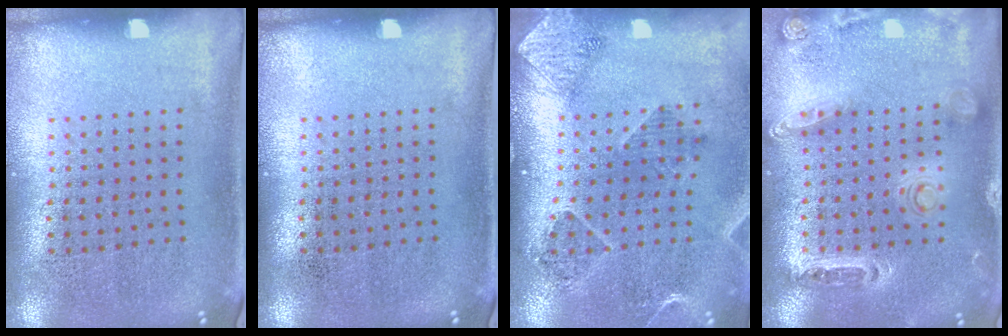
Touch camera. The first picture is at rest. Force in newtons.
{"total": 0.0}
{"total": 1.5, "press": 1.5, "slide": 0.3}
{"total": 1.4, "press": 1.4, "slide": 0.3}